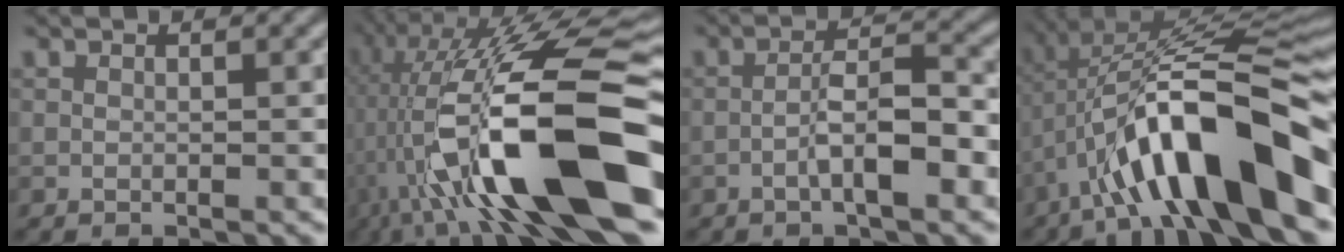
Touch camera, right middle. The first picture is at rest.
{"total": 15.5, "force": [-3.7, 3.9, 14.6], "torque": [-0.262, 0.042, -0.050]}
{"total": 4.2, "force": [-2.3, 0.4, 3.5], "torque": [-0.083, 0.022, -0.028]}
{"total": 12.6, "force": [-5.5, 2.8, 11.0], "torque": [-0.201, 0.027, -0.069]}